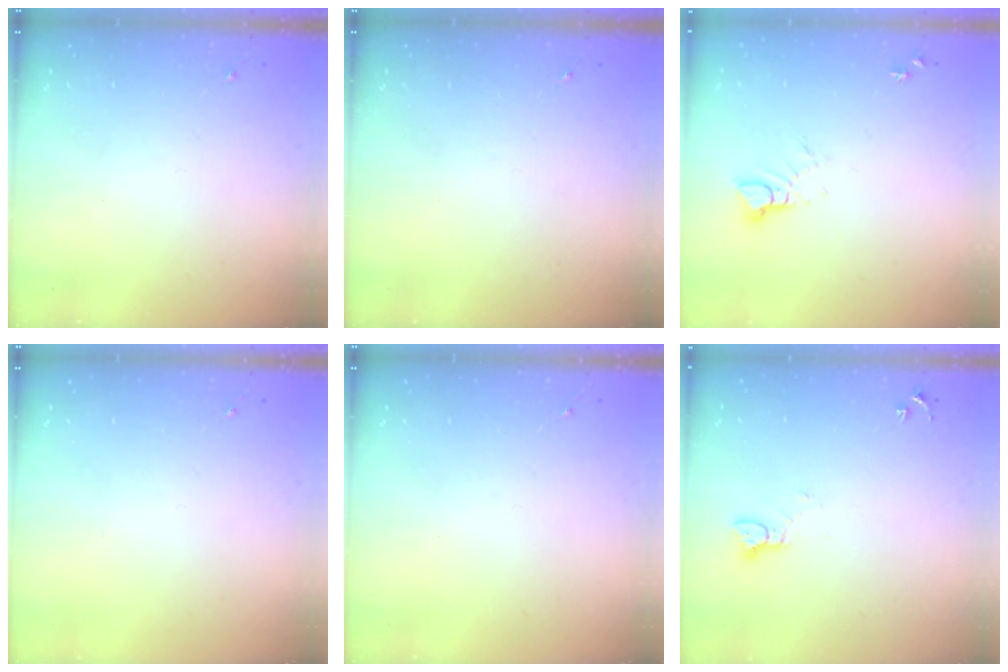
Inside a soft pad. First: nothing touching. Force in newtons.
{"total": 0.0}
{"total": 4.1, "press": 4.1, "slide": 0.2}
{"total": 0.0}
{"total": 0.0}
{"total": 2.2, "press": 2.2, "slide": 0.2}